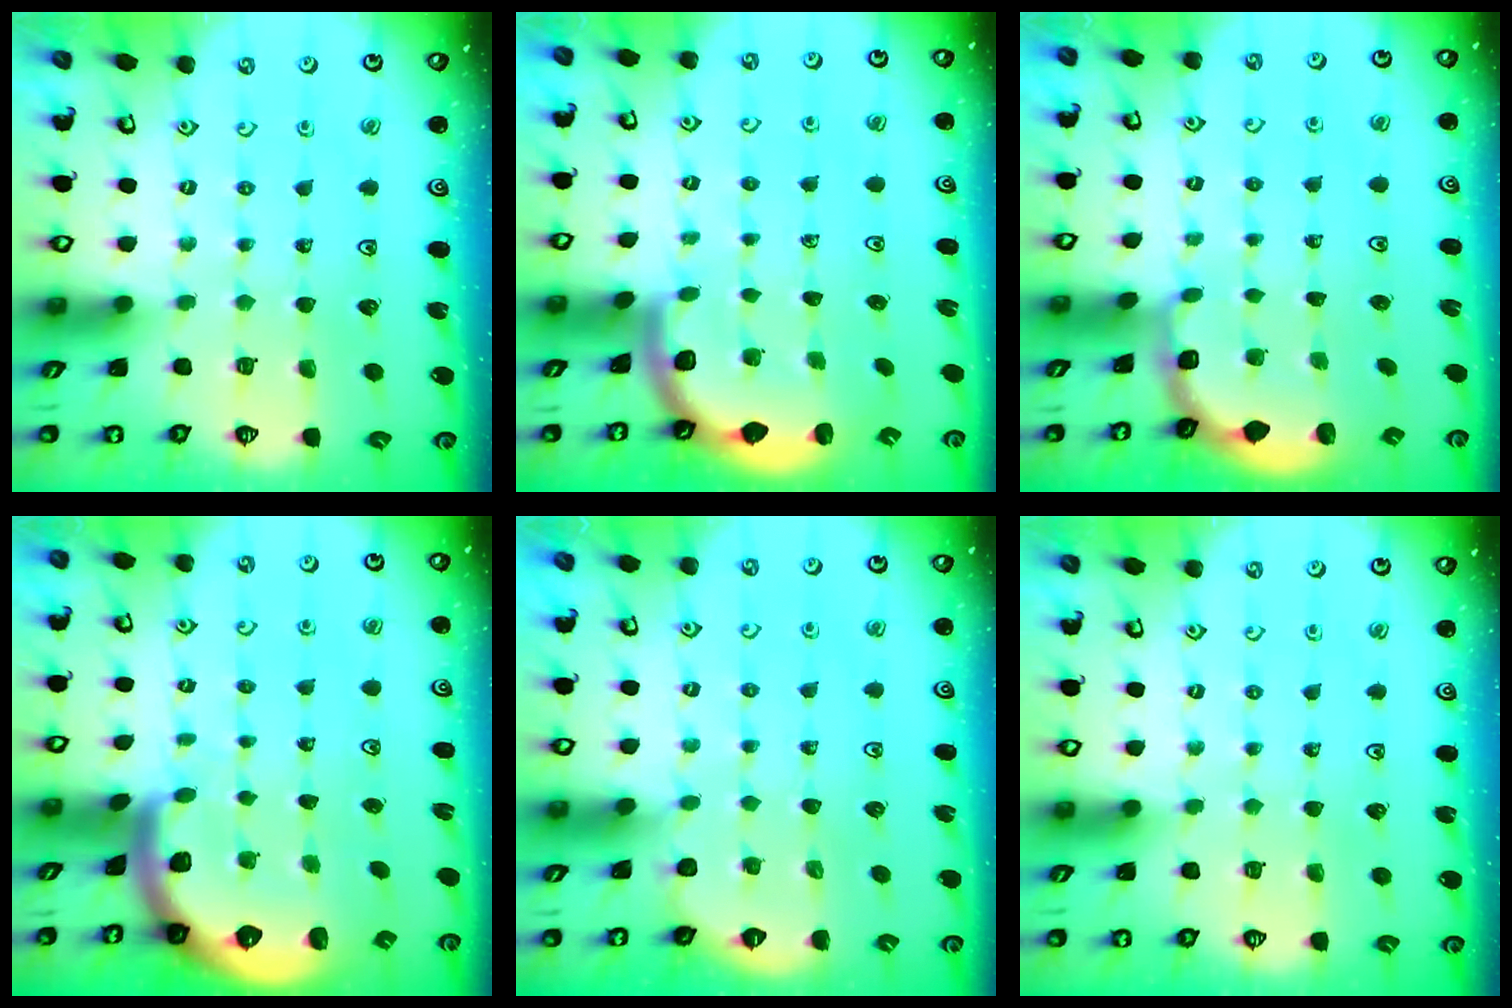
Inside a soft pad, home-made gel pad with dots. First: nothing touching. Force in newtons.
{"total": 1.6, "press": 1.6, "slide": 0.1}
{"total": 1.9, "press": 1.8, "slide": 0.7}
{"total": 2.5, "press": 2.5, "slide": 0.6}
{"total": 1.8, "press": 1.8, "slide": 0.2}
{"total": 0.0}